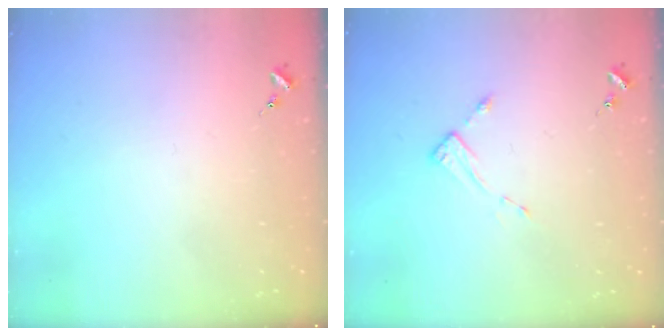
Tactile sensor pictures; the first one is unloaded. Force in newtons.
{"total": 2.6, "press": 2.6, "slide": 0.3}